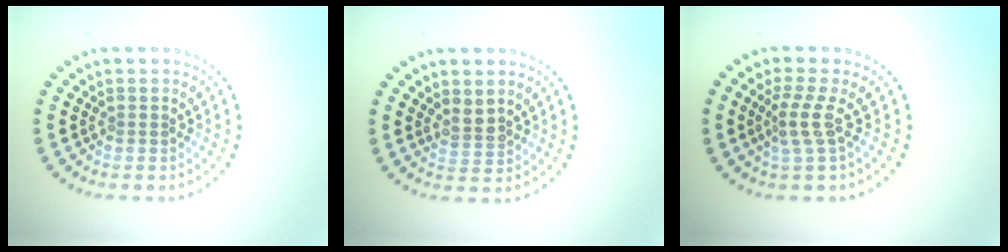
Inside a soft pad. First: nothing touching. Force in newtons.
{"total": 1.8, "press": 1.4, "slide": 1.2}
{"total": 2.3, "press": 1.6, "slide": 1.7}